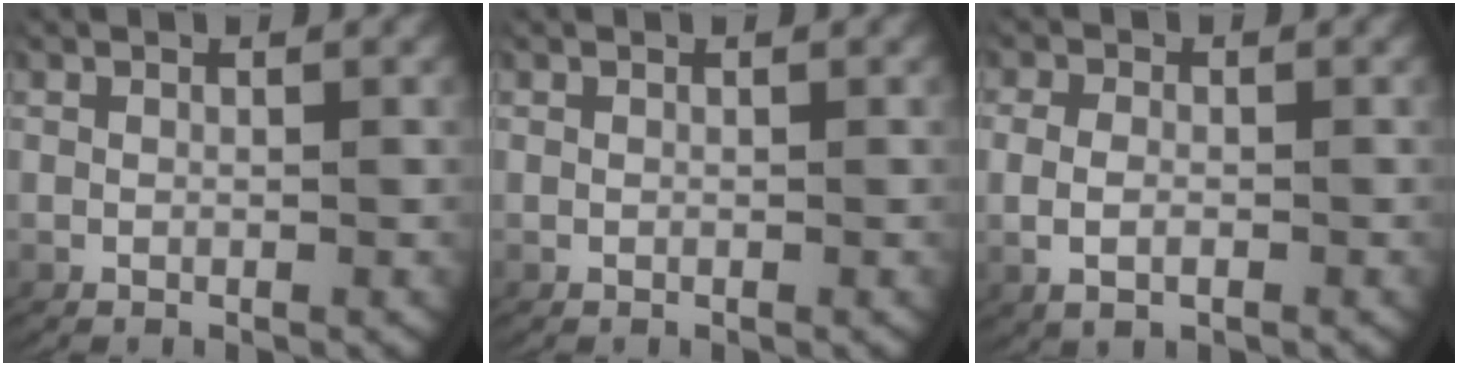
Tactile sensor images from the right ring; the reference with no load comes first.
{"total": 0.0}
{"total": 2.3, "force": [-0.3, 1.5, 1.8], "torque": [-0.046, -0.008, 0.003]}